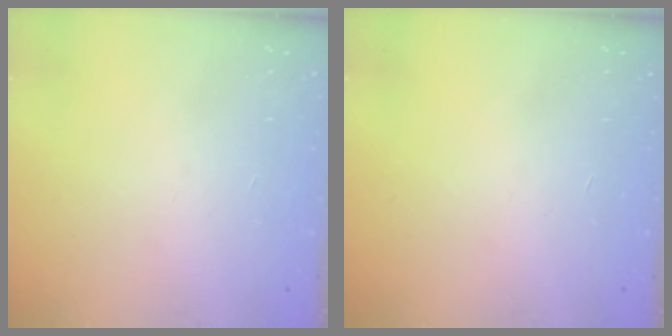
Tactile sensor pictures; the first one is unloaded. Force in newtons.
{"total": 0.0}